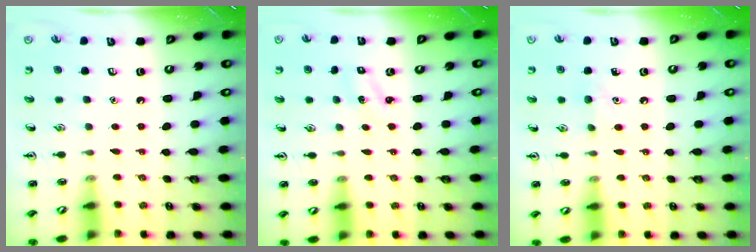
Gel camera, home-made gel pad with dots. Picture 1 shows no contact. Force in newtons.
{"total": 1.4, "press": 1.3, "slide": 0.6}
{"total": 5.8, "press": 5.5, "slide": 2.0}